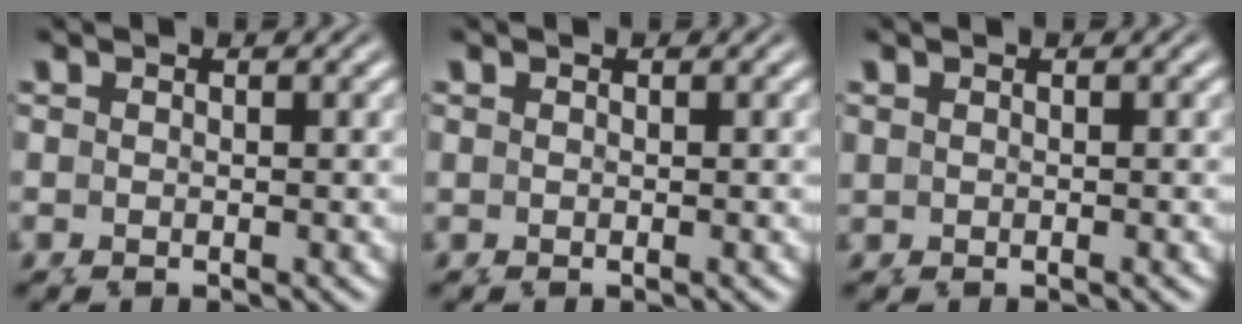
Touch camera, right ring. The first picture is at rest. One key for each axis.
{"total": 0.0}
{"total": 0.6, "fx": 0.2, "fy": -0.5, "fz": -0.3, "tx": 0.013, "ty": 0.006, "tz": 0.004}